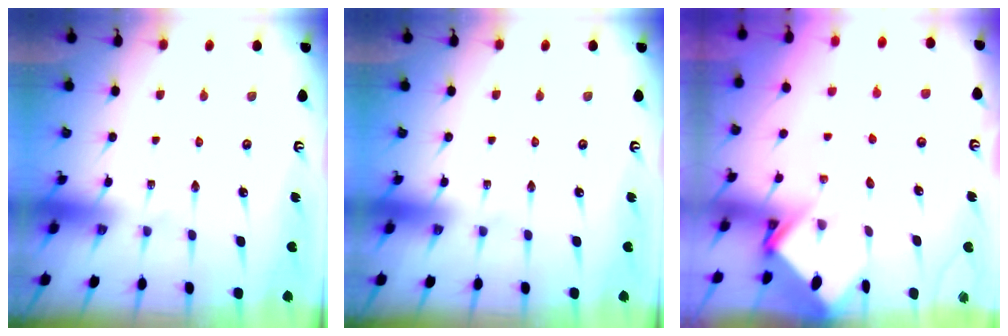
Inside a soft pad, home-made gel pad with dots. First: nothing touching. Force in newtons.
{"total": 0.0}
{"total": 3.9, "press": 3.9, "slide": 0.1}